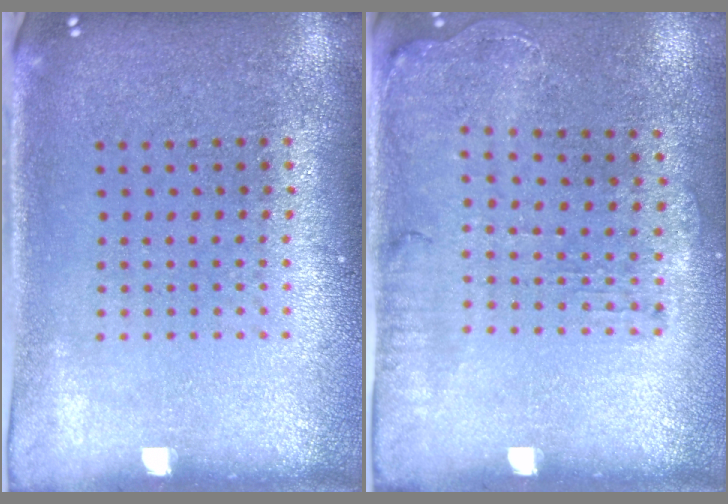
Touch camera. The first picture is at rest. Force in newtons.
{"total": 1.4, "press": 1.2, "slide": 0.7}